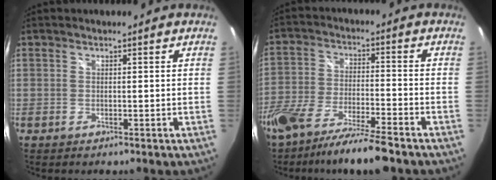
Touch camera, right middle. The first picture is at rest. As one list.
[{"total": 12.8, "force": [-10.0, 1.8, 7.7], "torque": [-0.160, -0.030, -0.181]}]